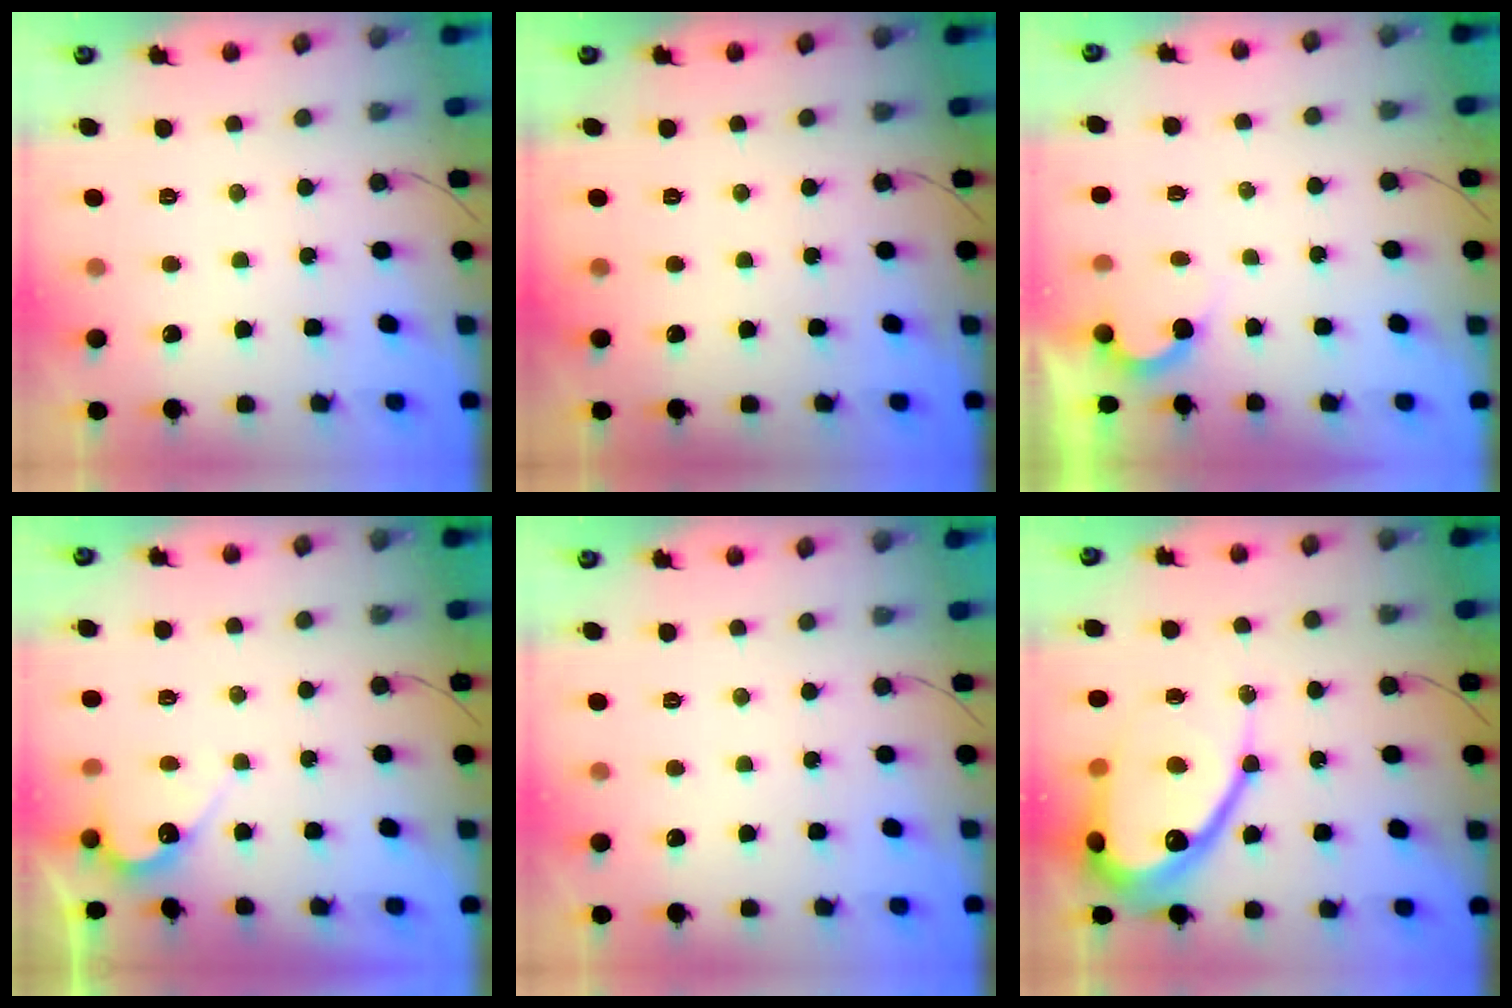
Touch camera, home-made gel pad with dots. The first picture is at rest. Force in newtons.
{"total": 0.0}
{"total": 2.3, "press": 2.3, "slide": 0.1}
{"total": 5.0, "press": 5.0, "slide": 0.4}
{"total": 0.0}
{"total": 16.6, "press": 16.6, "slide": 1.0}